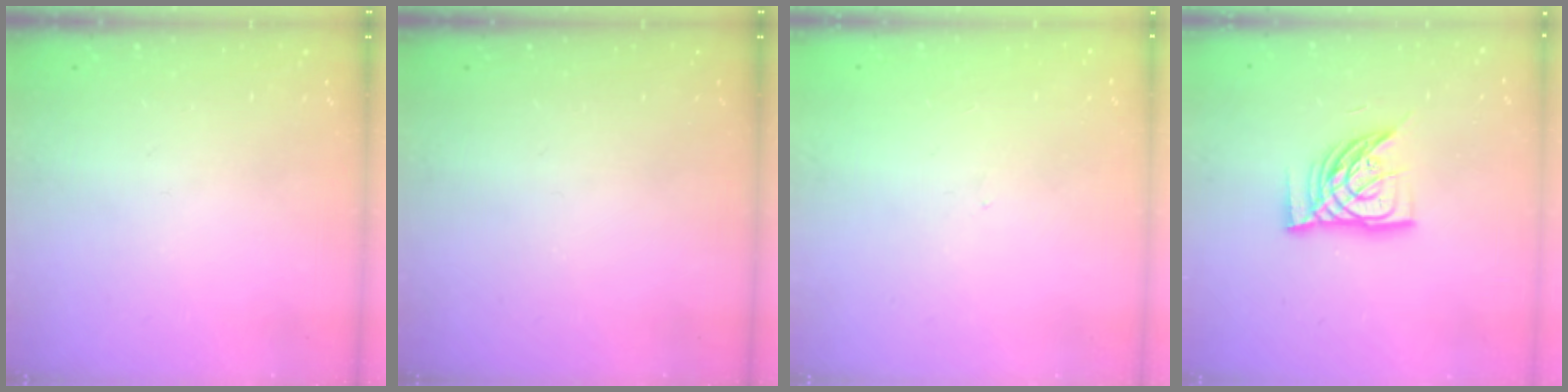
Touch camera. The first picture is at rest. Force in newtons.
{"total": 0.0}
{"total": 0.0}
{"total": 11.6, "press": 11.5, "slide": 1.5}